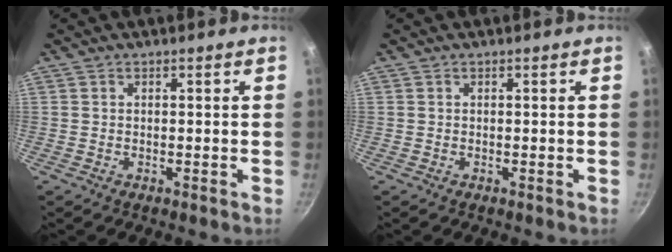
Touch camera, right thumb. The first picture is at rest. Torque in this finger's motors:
{"motor_torque": [-0.01, 0.01, 0.09, -0.09, 0.00]}